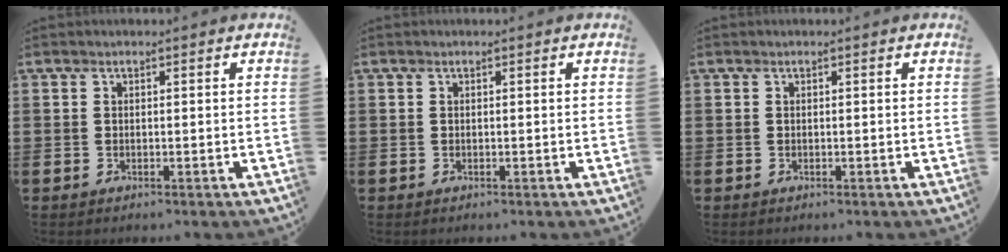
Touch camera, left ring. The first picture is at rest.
{"total": 0.0}
{"total": 0.0}